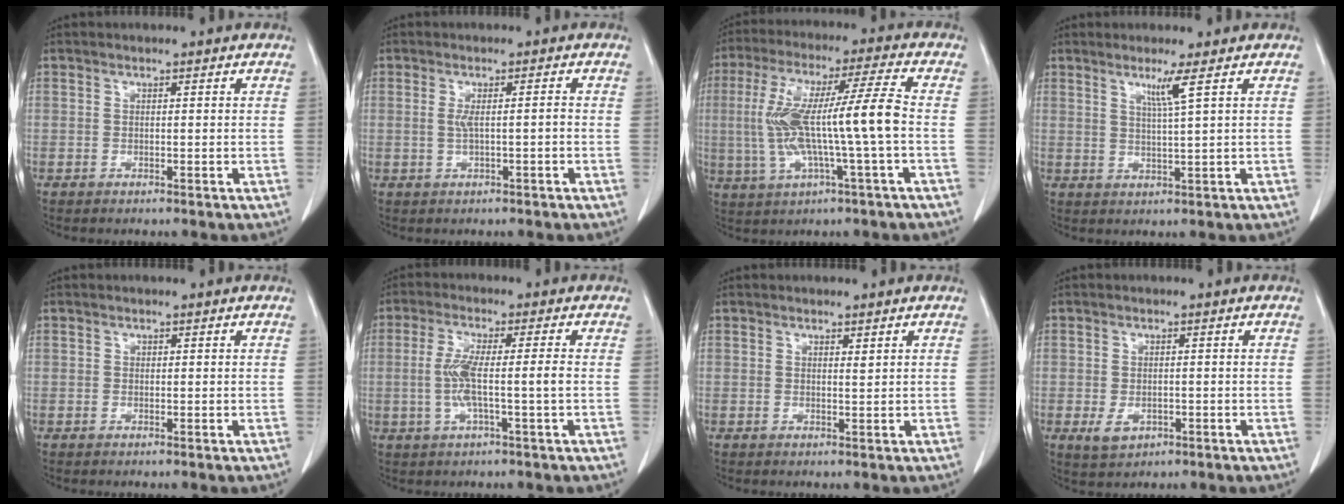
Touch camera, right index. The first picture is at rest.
{"total": 2.5, "force": [-0.2, 0.3, 2.4], "torque": [-0.047, 0.003, -0.002]}
{"total": 13.4, "force": [-1.0, 0.0, 13.3], "torque": [-0.268, 0.020, -0.018]}
{"total": 3.5, "force": [1.8, -1.4, 2.7], "torque": [-0.054, -0.011, 0.039]}
{"total": 0.0}
{"total": 6.2, "force": [-0.8, -0.1, 6.1], "torque": [-0.127, 0.002, -0.014]}
{"total": 0.6, "force": [0.5, -0.2, 0.4], "torque": [-0.010, -0.005, 0.008]}
{"total": 3.2, "force": [-1.2, 2.2, 2.0], "torque": [-0.036, -0.003, -0.007]}